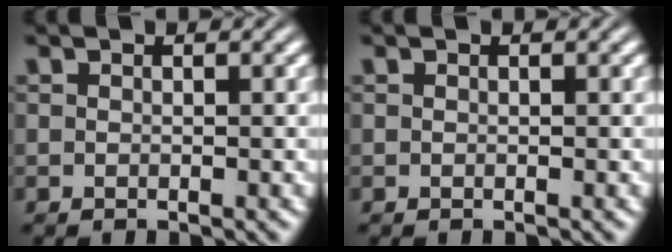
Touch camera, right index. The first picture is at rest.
{"total": 0.0}